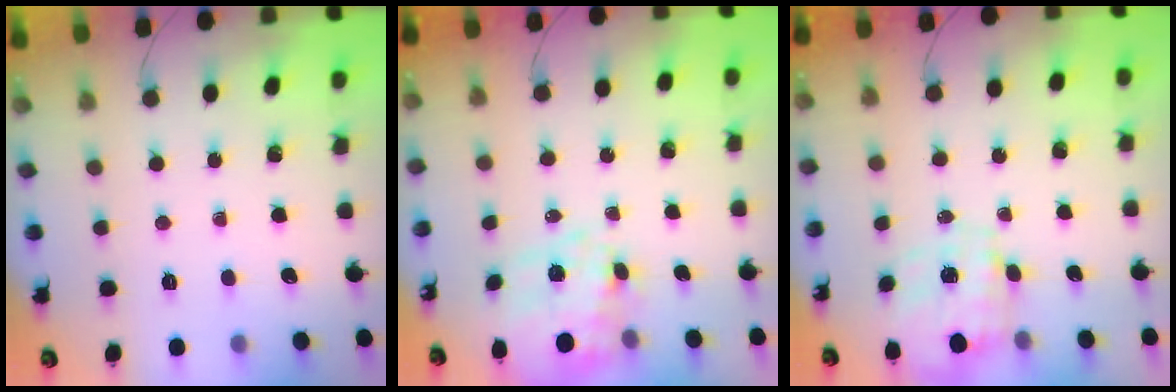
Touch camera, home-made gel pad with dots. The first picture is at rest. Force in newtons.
{"total": 12.3, "press": 12.0, "slide": 2.7}
{"total": 2.6, "press": 2.4, "slide": 1.0}